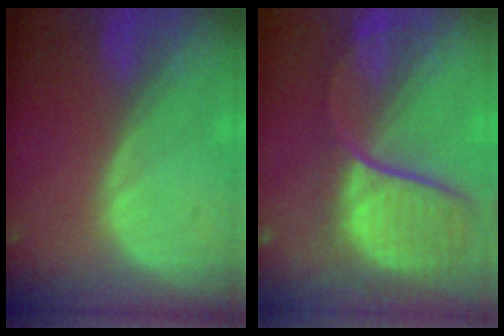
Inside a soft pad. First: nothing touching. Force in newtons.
{"total": 11.4, "press": 9.7, "slide": 5.9}